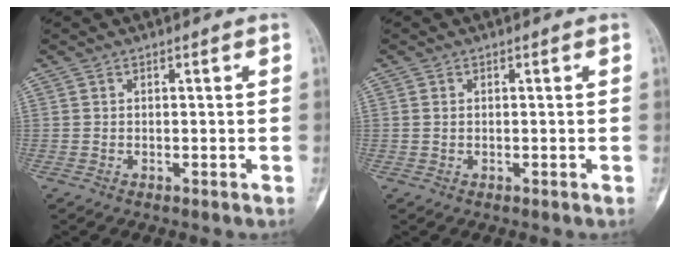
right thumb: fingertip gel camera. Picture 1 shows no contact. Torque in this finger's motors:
{"motor_torque": [-0.45, 0.21, 0.09, 0.31, -0.04]}